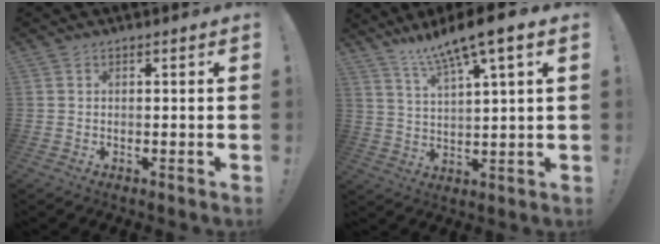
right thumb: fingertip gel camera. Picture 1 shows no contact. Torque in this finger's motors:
{"motor_torque": [0.59, 1.22, 0.31, 0.26, 0.20]}